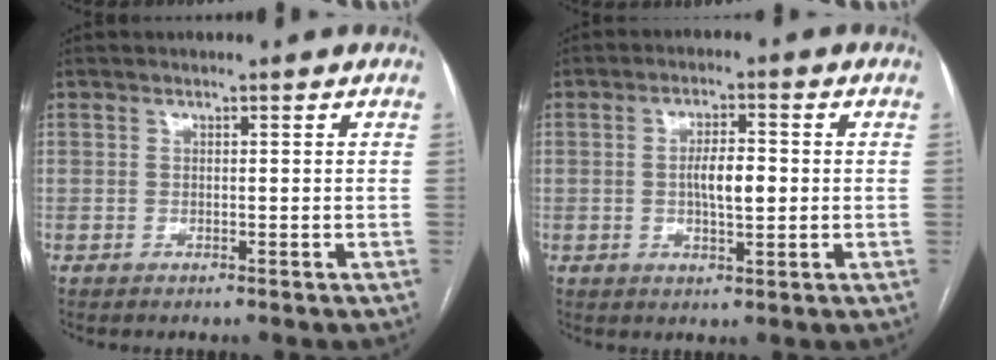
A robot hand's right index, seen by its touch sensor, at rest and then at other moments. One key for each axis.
{"total": 5.0, "fx": -0.1, "fy": 1.4, "fz": 4.8, "tx": -0.088, "ty": 0.004, "tz": 0.000}